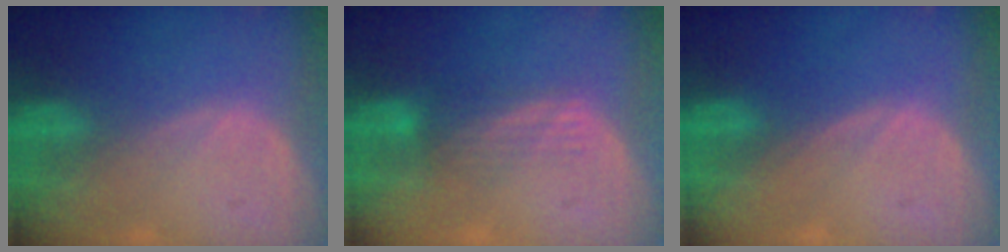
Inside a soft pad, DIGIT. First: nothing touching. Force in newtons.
{"total": 3.5, "press": 2.9, "slide": 1.9}
{"total": 0.0}